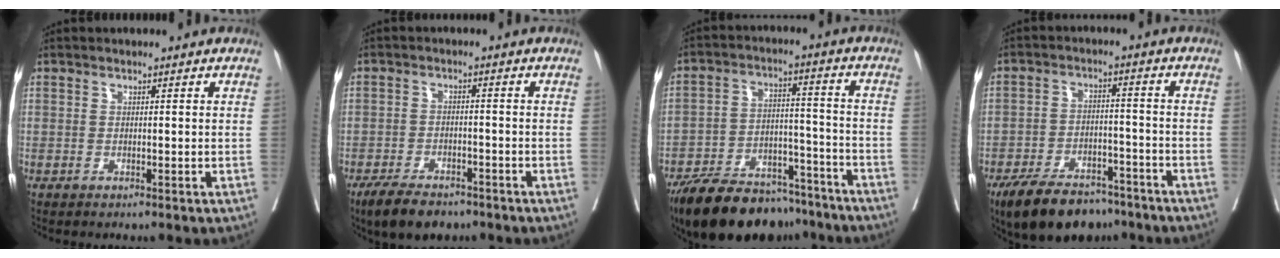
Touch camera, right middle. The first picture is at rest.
{"total": 6.7, "force": [-5.1, 3.2, 3.1], "torque": [-0.061, -0.004, -0.083]}
{"total": 17.7, "force": [-15.0, 6.6, 6.7], "torque": [-0.121, 0.010, -0.235]}
{"total": 12.1, "force": [-9.4, 5.4, 5.2], "torque": [-0.083, 0.002, -0.152]}